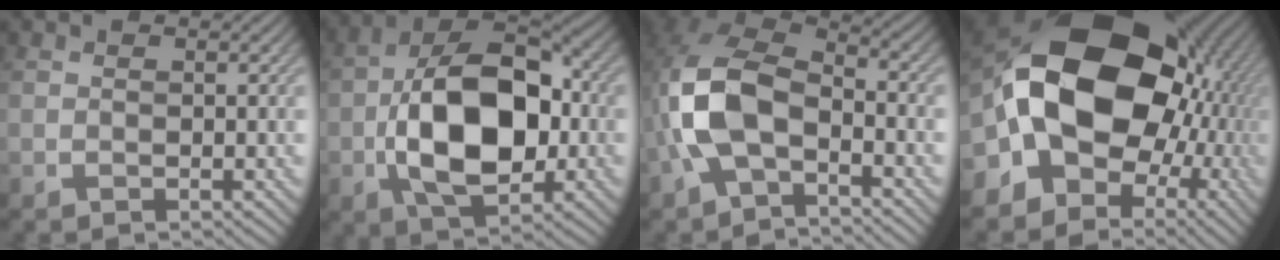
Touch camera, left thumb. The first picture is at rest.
{"total": 14.6, "force": [-2.4, 8.8, 11.4], "torque": [-0.206, -0.004, -0.050]}
{"total": 10.1, "force": [-2.8, 5.6, 7.9], "torque": [-0.182, 0.007, -0.068]}
{"total": 20.7, "force": [1.0, 15.9, 13.3], "torque": [-0.251, -0.013, 0.032]}